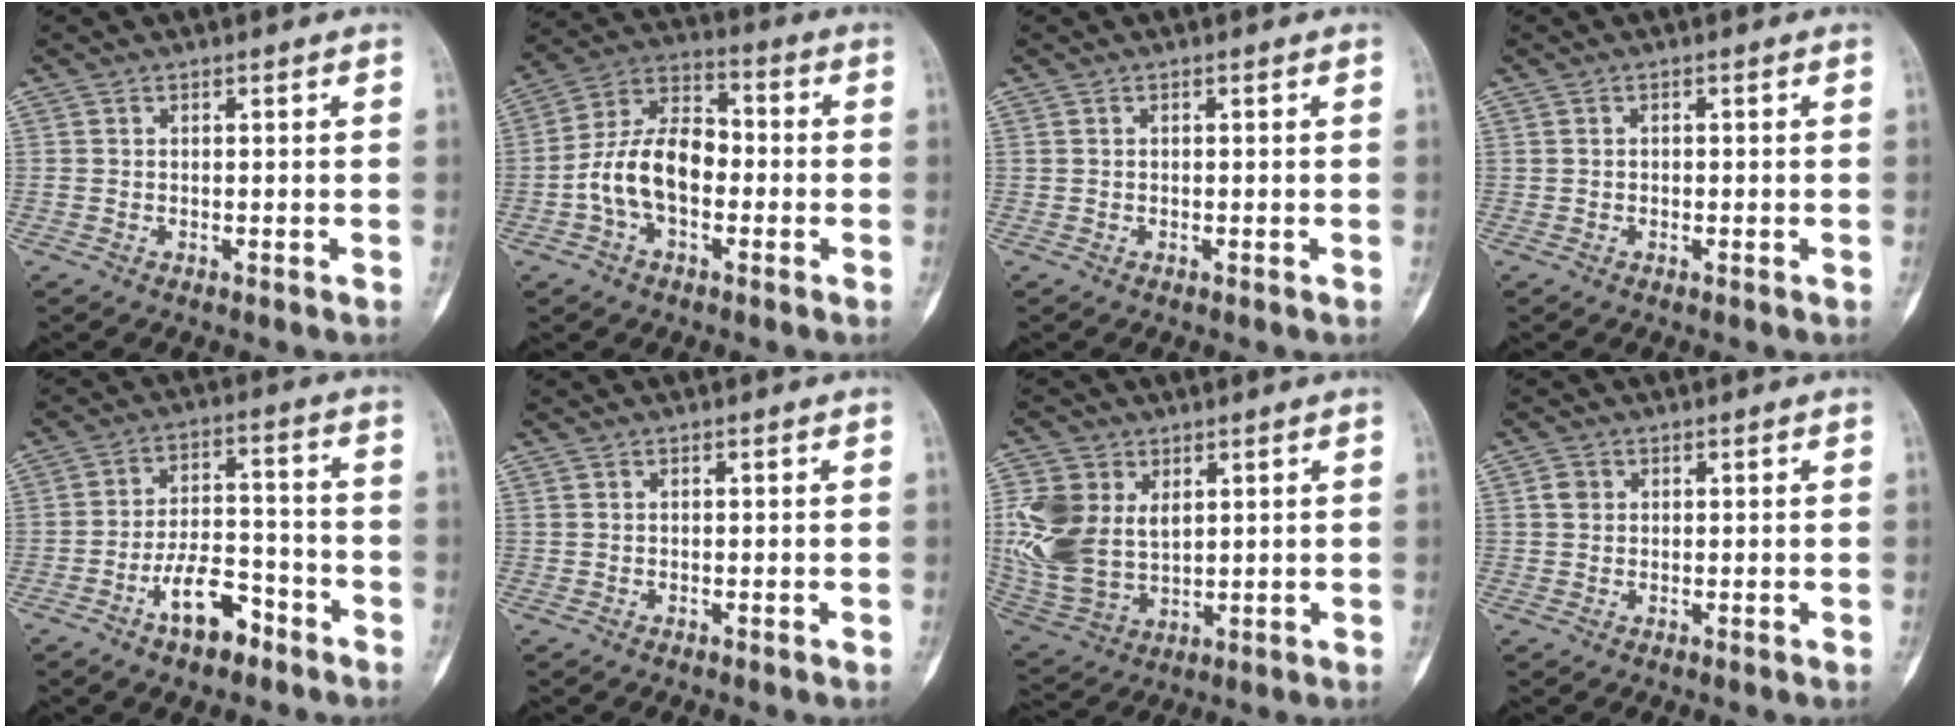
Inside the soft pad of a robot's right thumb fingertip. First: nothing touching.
{"total": 13.1, "force": [-2.3, 8.1, 10.0], "torque": [-0.170, 0.043, -0.052]}
{"total": 0.0}
{"total": 0.6, "force": [-0.1, 0.6, 0.2], "torque": [-0.001, 0.003, -0.002]}
{"total": 9.8, "force": [-5.6, 4.8, 6.4], "torque": [-0.090, 0.048, -0.096]}
{"total": 0.0}
{"total": 14.3, "force": [3.2, 10.3, 9.4], "torque": [-0.192, -0.015, 0.075]}
{"total": 1.9, "force": [0.5, 1.7, 0.8], "torque": [-0.003, 0.001, 0.005]}